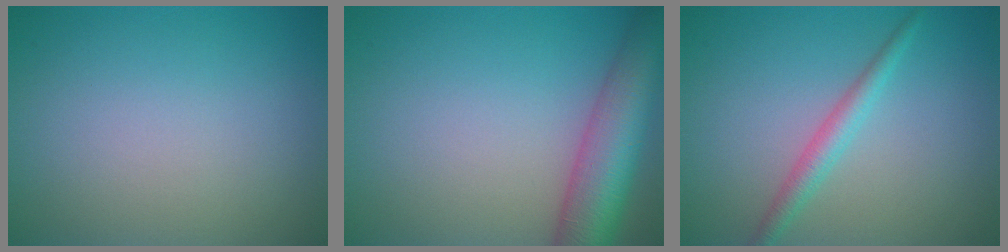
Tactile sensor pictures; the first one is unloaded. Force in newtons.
{"total": 8.2, "press": 8.2, "slide": 0.3}
{"total": 2.2, "press": 2.2, "slide": 0.0}